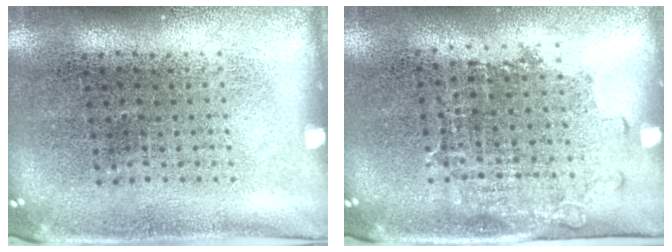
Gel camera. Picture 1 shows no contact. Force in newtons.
{"total": 1.3, "press": 1.1, "slide": 0.8}